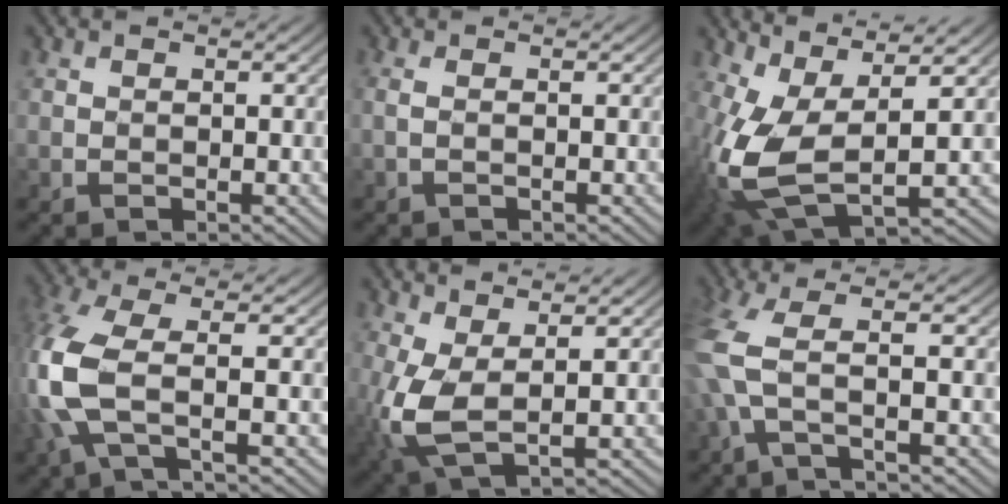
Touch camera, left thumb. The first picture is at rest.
{"total": 1.0, "force": [-0.4, 0.1, 0.9], "torque": [-0.024, 0.001, -0.009]}
{"total": 12.5, "force": [-0.2, 6.3, 10.8], "torque": [-0.263, -0.014, -0.007]}
{"total": 8.1, "force": [-1.8, 2.8, 7.4], "torque": [-0.204, 0.003, -0.041]}
{"total": 7.7, "force": [-0.3, 4.1, 6.5], "torque": [-0.181, -0.007, -0.008]}
{"total": 5.9, "force": [-1.1, 1.0, 5.7], "torque": [-0.155, 0.011, -0.034]}